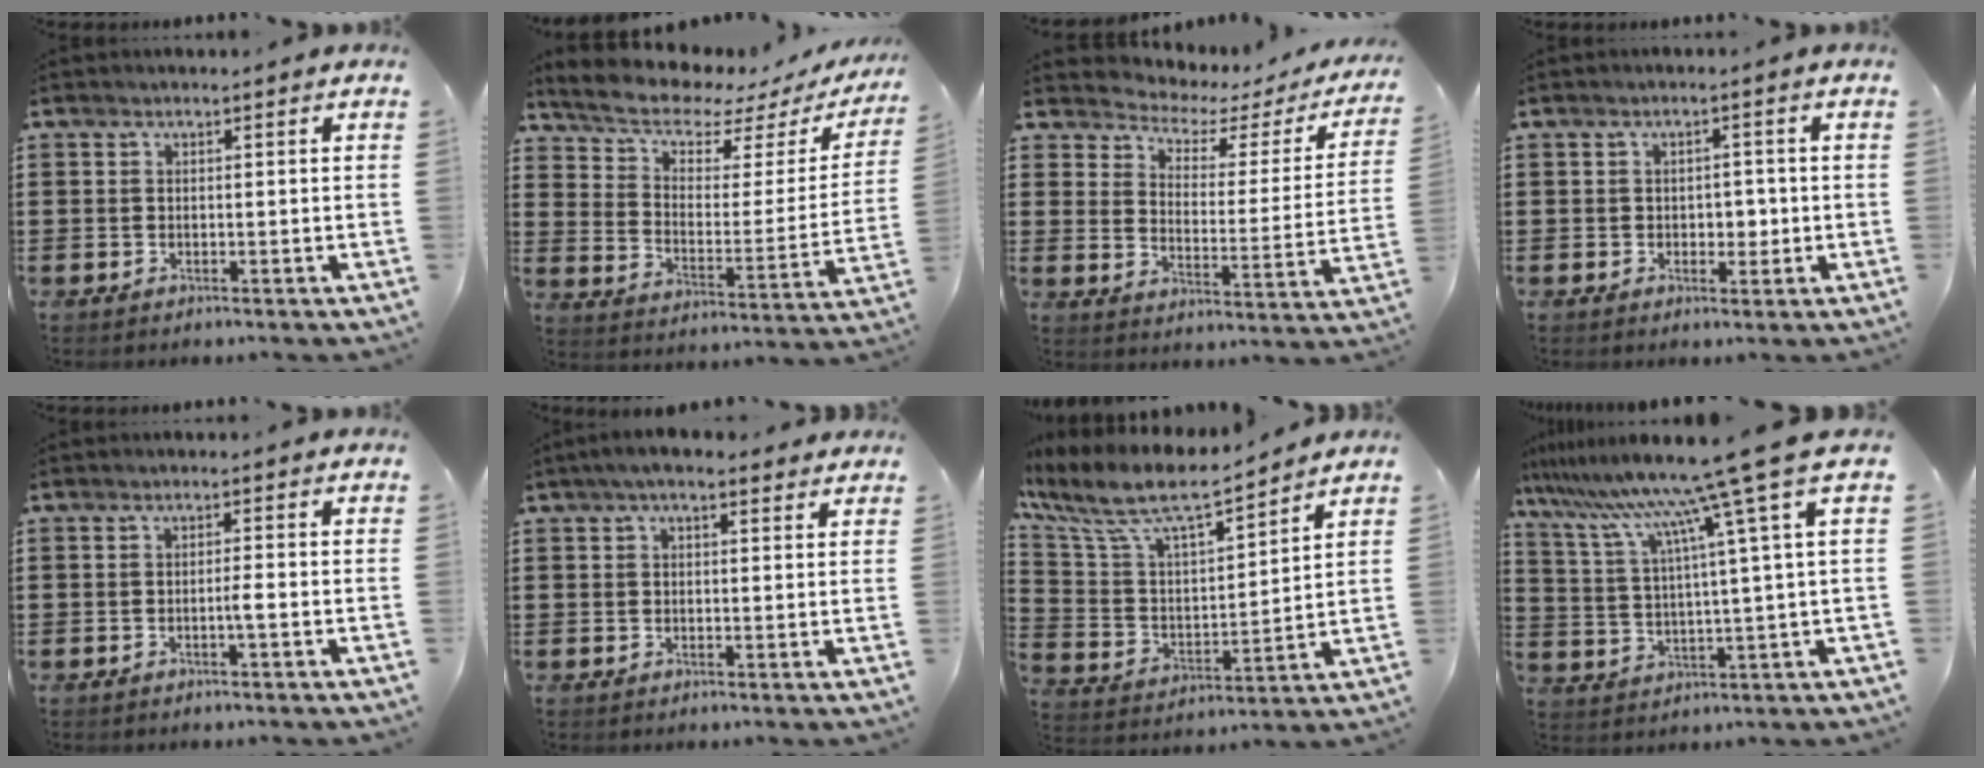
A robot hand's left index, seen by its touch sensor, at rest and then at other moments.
{"total": 6.8, "force": [6.0, 1.9, 2.7], "torque": [-0.077, -0.045, 0.101]}
{"total": 2.8, "force": [2.3, 1.2, 1.0], "torque": [-0.041, -0.020, 0.028]}
{"total": 2.7, "force": [-0.4, 1.8, 2.0], "torque": [-0.034, 0.003, -0.013]}
{"total": 1.8, "force": [-0.5, 0.0, 1.7], "torque": [-0.029, 0.000, -0.010]}
{"total": 3.8, "force": [2.6, 1.3, 2.5], "torque": [-0.055, 0.007, 0.047]}
{"total": 9.4, "force": [7.4, 2.3, 5.3], "torque": [-0.134, -0.043, 0.125]}
{"total": 12.2, "force": [8.2, -1.9, 8.8], "torque": [-0.191, -0.050, 0.122]}